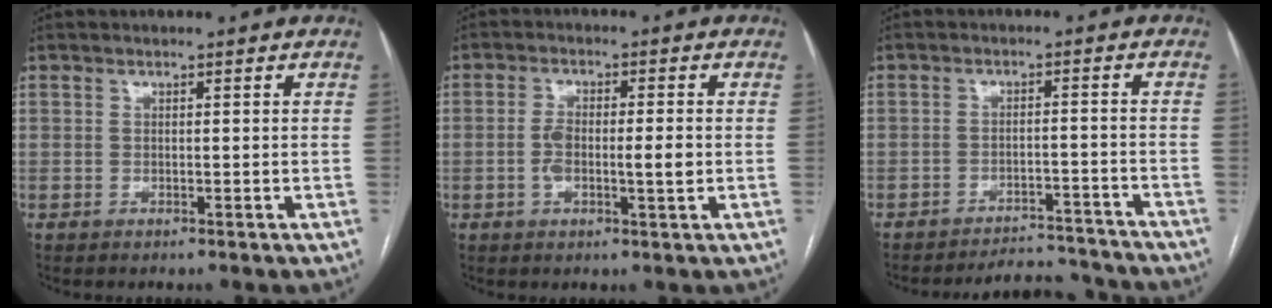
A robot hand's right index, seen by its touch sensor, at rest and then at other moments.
{"total": 5.4, "force": [-0.7, 1.4, 5.1], "torque": [-0.098, 0.006, -0.012]}
{"total": 9.4, "force": [-9.3, 1.3, 0.3], "torque": [0.007, 0.014, -0.122]}